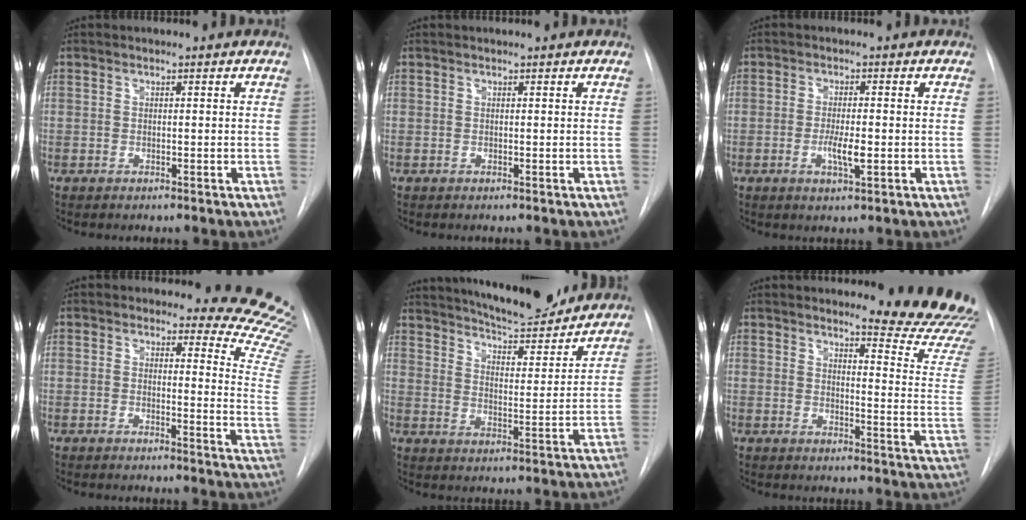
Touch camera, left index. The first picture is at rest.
{"total": 0.0}
{"total": 3.4, "force": [-0.8, 0.6, 3.3], "torque": [-0.063, -0.004, -0.012]}
{"total": 12.9, "force": [12.5, 2.5, 2.1], "torque": [0.013, -0.135, 0.092]}
{"total": 17.3, "force": [15.8, 2.9, 6.3], "torque": [-0.098, -0.011, 0.222]}
{"total": 15.6, "force": [15.2, -0.2, 3.8], "torque": [-0.035, -0.148, 0.153]}